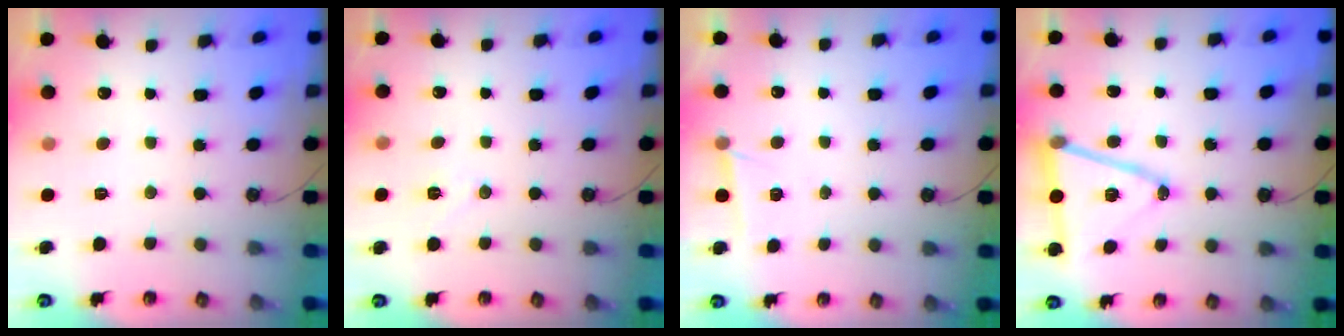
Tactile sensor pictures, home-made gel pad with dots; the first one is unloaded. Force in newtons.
{"total": 7.0, "press": 5.4, "slide": 4.4}
{"total": 5.5, "press": 3.2, "slide": 4.4}
{"total": 14.5, "press": 14.0, "slide": 3.8}